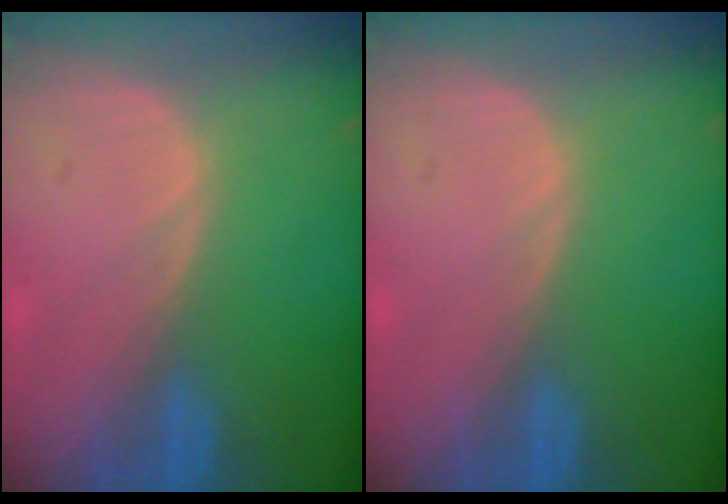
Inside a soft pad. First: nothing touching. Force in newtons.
{"total": 0.0}